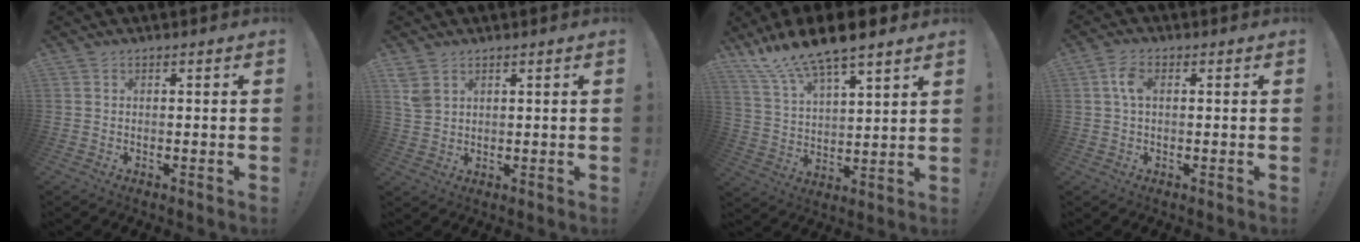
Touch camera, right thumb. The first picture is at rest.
{"total": 4.1, "force": [2.5, 2.5, 2.0], "torque": [-0.032, -0.010, 0.050]}
{"total": 12.9, "force": [11.1, 2.8, 6.0], "torque": [-0.129, -0.078, 0.200]}
{"total": 4.7, "force": [0.9, 2.6, 3.8], "torque": [-0.080, 0.007, 0.014]}